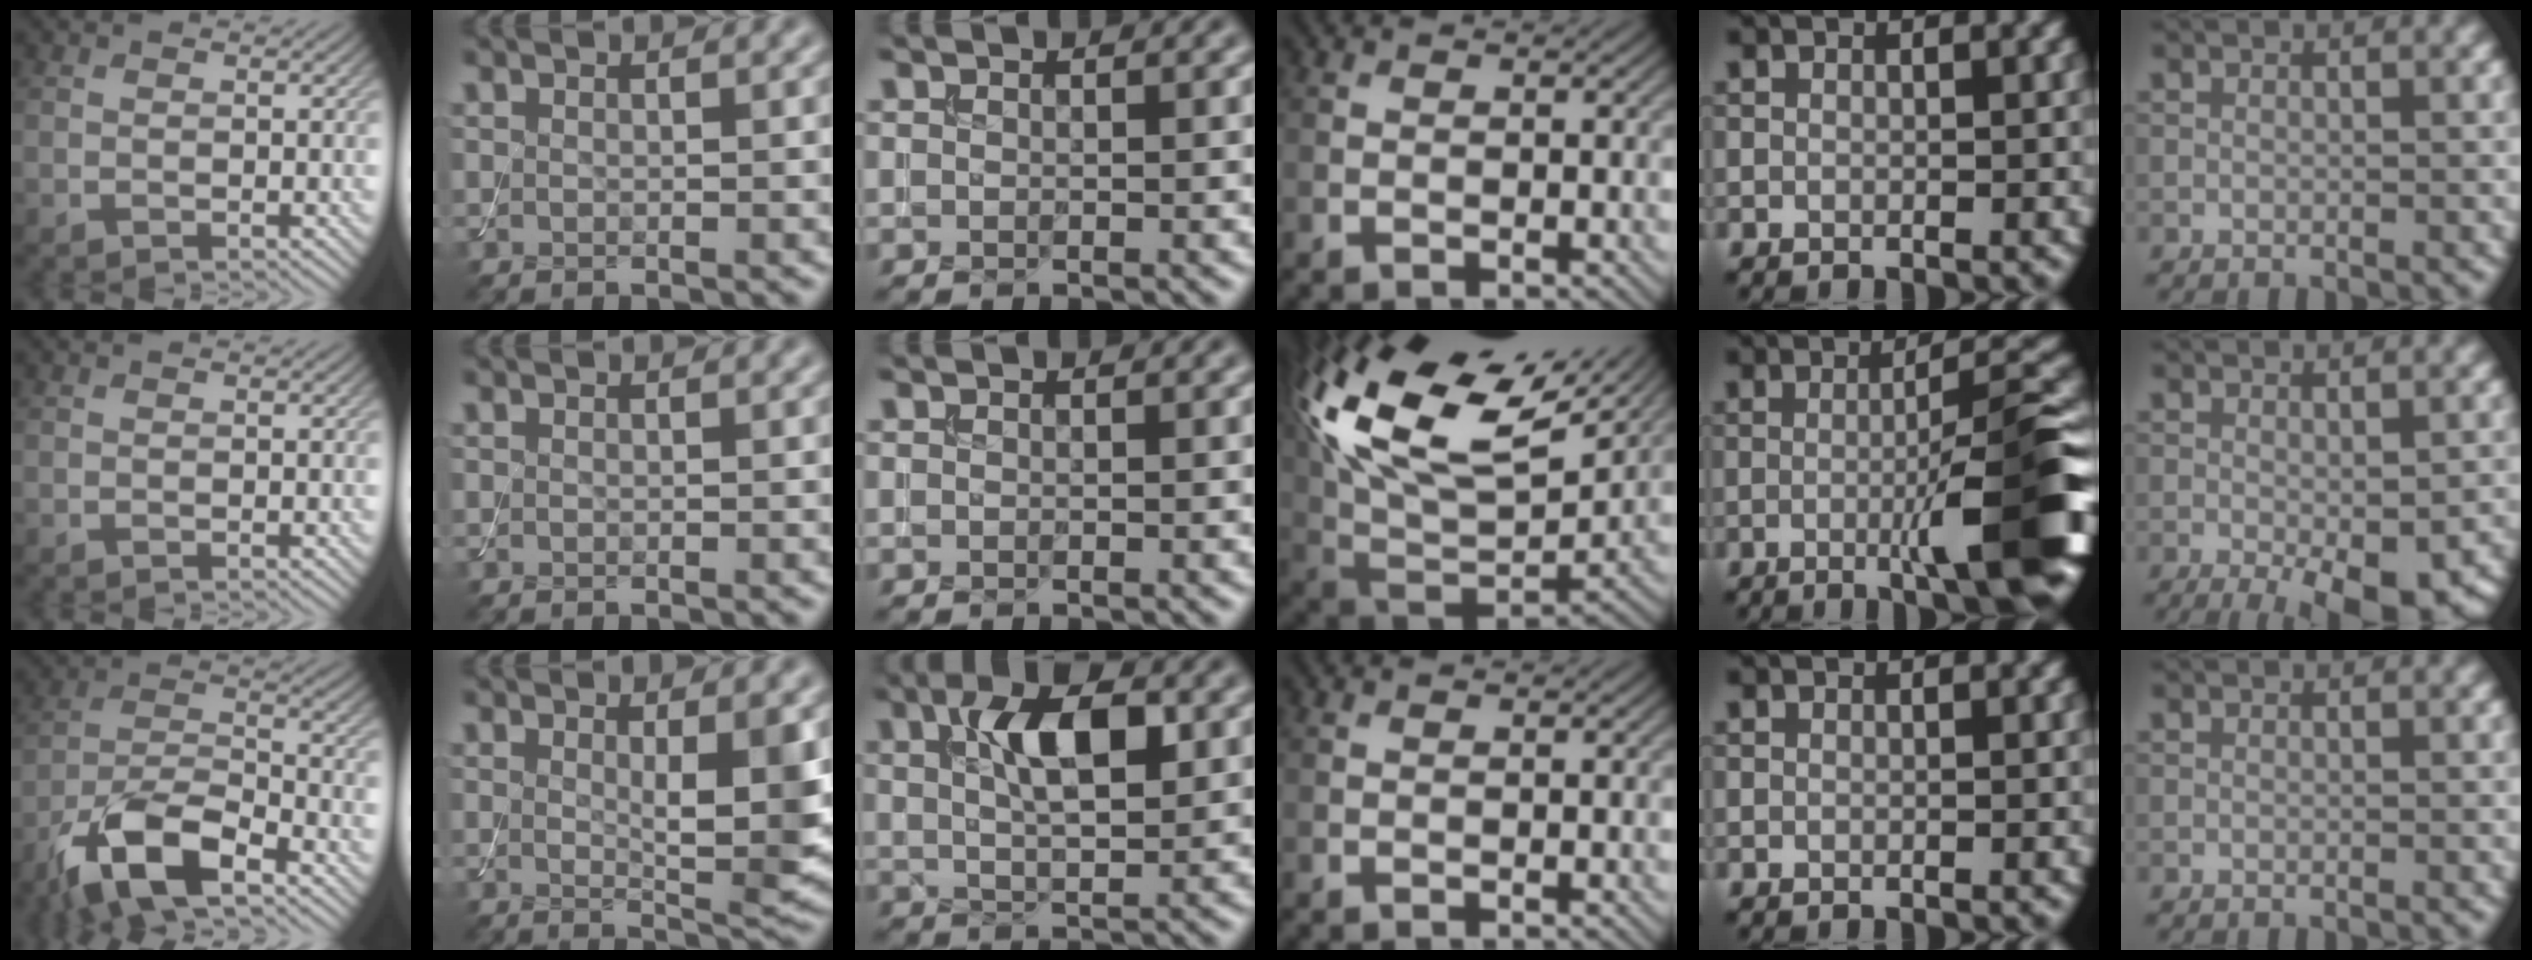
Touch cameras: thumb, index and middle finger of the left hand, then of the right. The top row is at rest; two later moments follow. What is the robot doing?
{"motion": "assemble", "object": "toy tower of hanoi"}